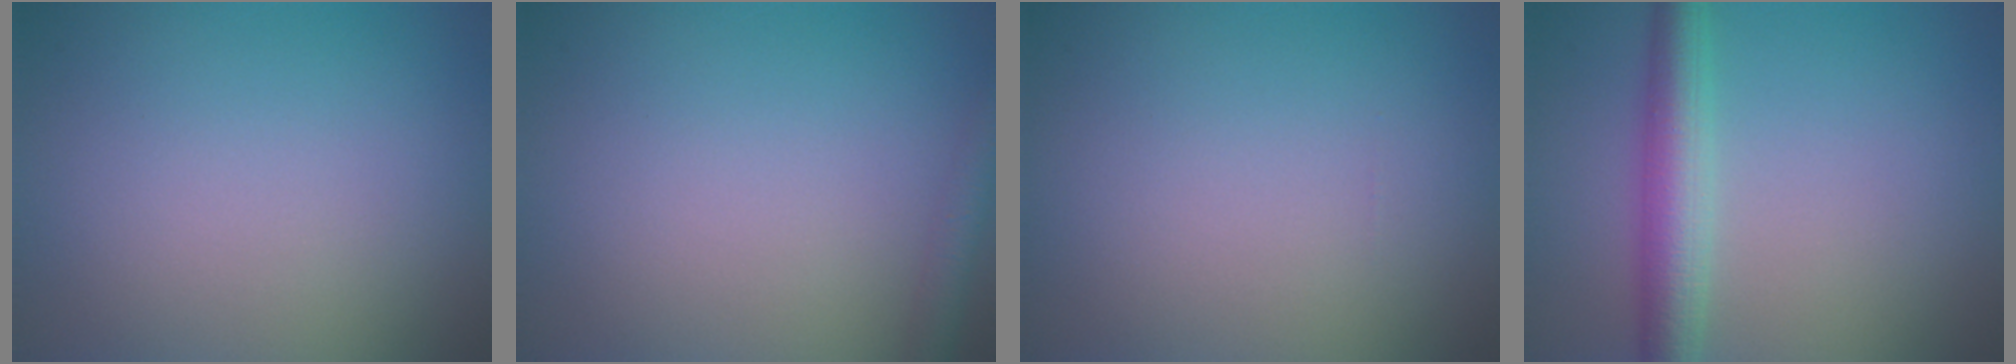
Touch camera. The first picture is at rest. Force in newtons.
{"total": 2.1, "press": 2.1, "slide": 0.1}
{"total": 0.0}
{"total": 4.8, "press": 4.8, "slide": 0.1}